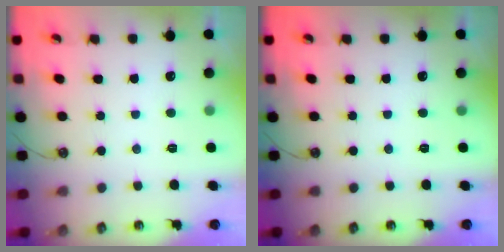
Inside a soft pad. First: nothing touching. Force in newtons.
{"total": 0.0}